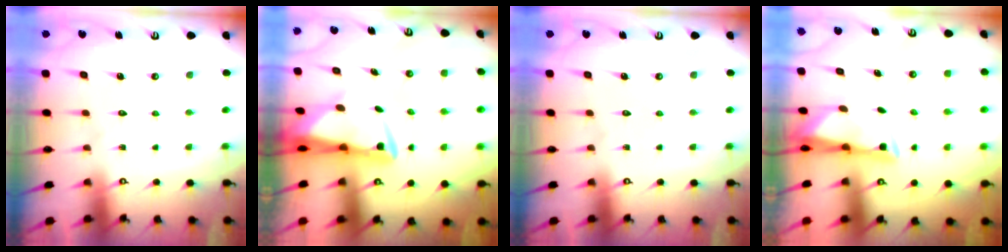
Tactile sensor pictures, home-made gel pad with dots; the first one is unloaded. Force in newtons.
{"total": 3.2, "press": 3.1, "slide": 0.6}
{"total": 0.0}
{"total": 2.8, "press": 2.7, "slide": 0.4}